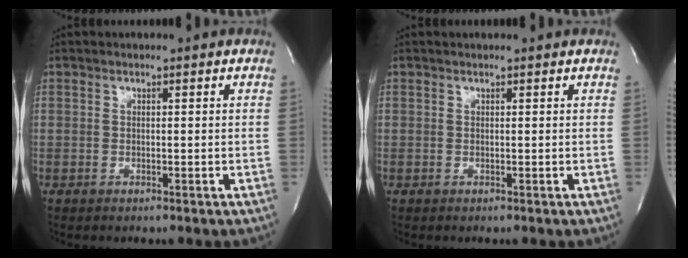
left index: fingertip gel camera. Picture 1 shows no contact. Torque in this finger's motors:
{"motor_torque": [-0.35, 0.14, -0.03, 0.00]}